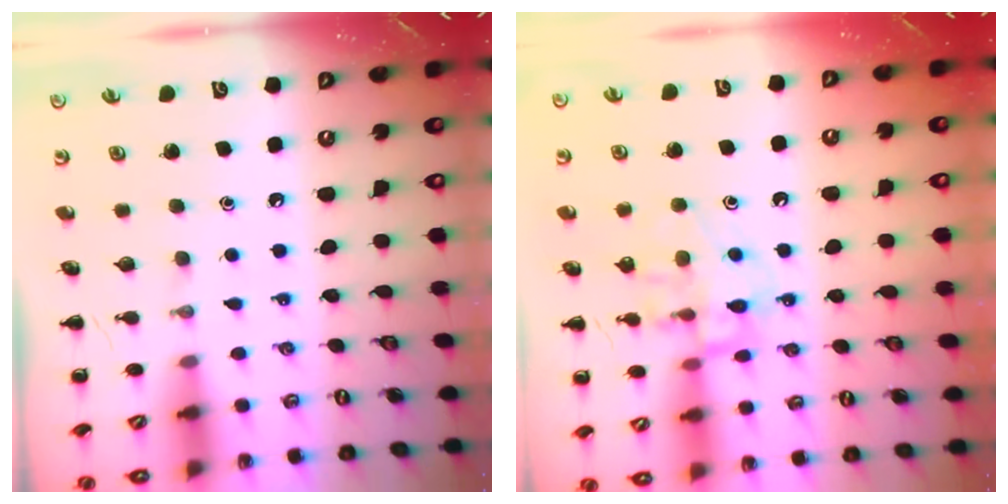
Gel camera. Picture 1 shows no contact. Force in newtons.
{"total": 13.1, "press": 13.1, "slide": 1.1}